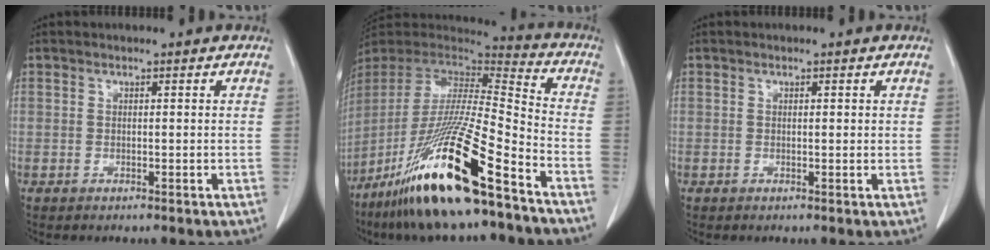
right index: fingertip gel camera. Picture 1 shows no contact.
{"total": 23.6, "force": [-14.9, 1.1, 18.2], "torque": [-0.361, -0.051, -0.281]}
{"total": 0.7, "force": [0.2, 0.2, 0.6], "torque": [-0.009, 0.000, 0.002]}